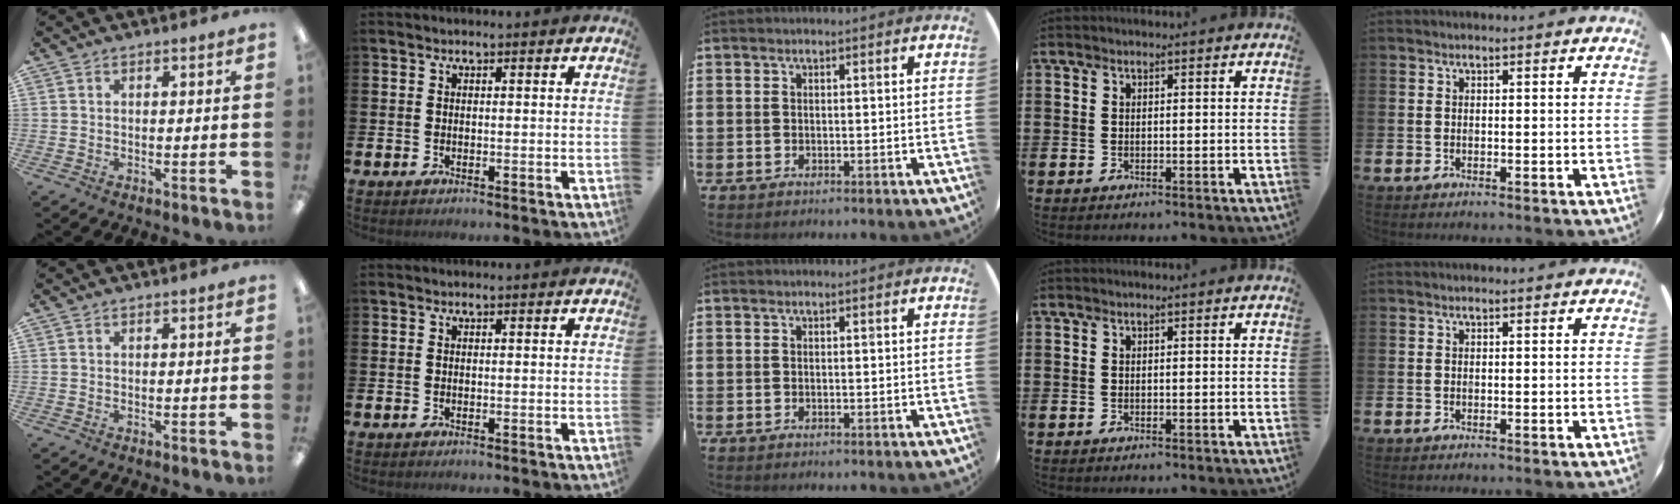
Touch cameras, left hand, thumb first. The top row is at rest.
{}